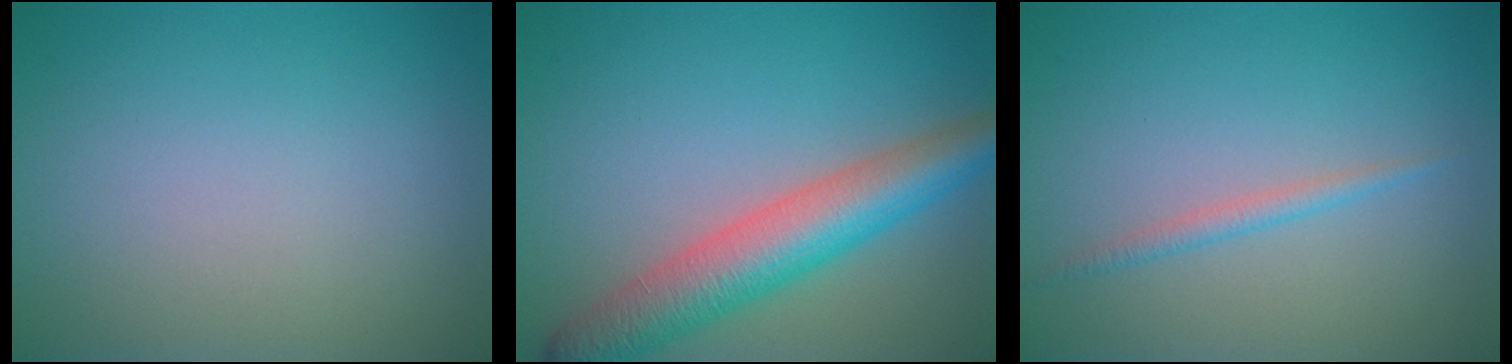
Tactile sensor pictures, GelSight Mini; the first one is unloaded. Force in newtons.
{"total": 6.9, "press": 6.9, "slide": 0.2}
{"total": 1.2, "press": 1.2, "slide": 0.1}